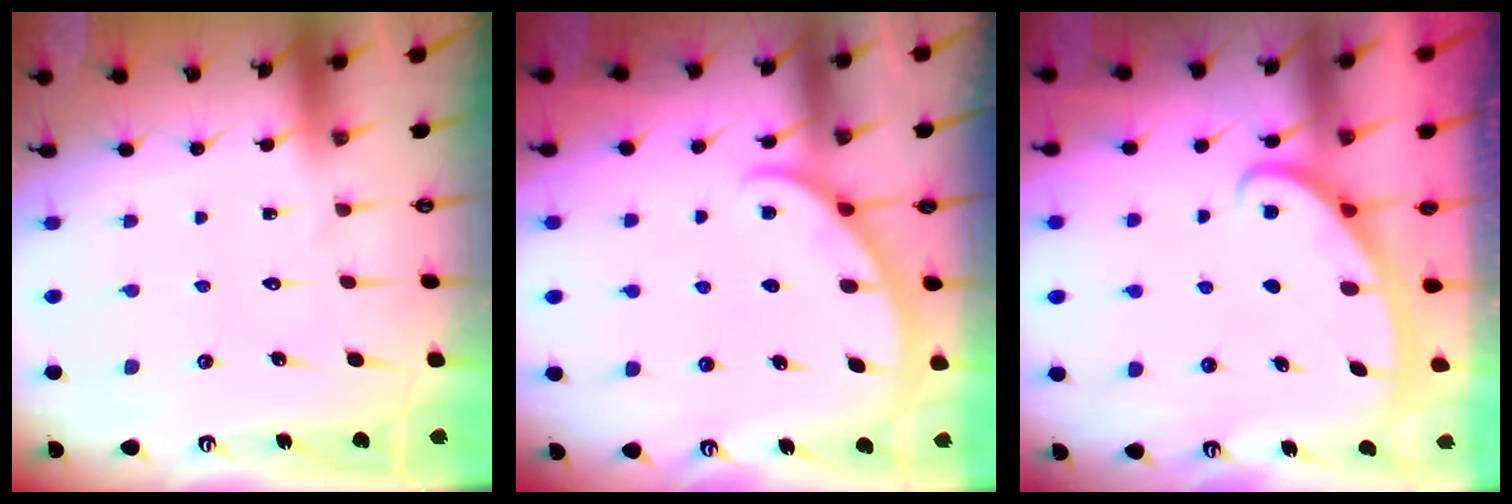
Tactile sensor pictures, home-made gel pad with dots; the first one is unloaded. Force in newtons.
{"total": 1.9, "press": 1.9, "slide": 0.2}
{"total": 2.8, "press": 2.8, "slide": 0.4}